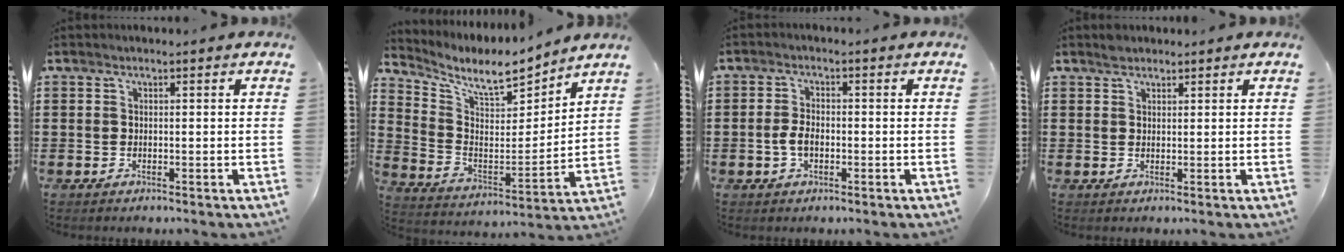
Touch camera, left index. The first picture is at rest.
{"total": 8.1, "force": [7.0, 2.0, 3.5], "torque": [-0.092, -0.044, 0.119]}
{"total": 3.4, "force": [-0.7, 1.7, 2.8], "torque": [-0.074, -0.005, -0.019]}
{"total": 1.6, "force": [1.5, 0.6, 0.3], "torque": [-0.008, 0.002, 0.029]}